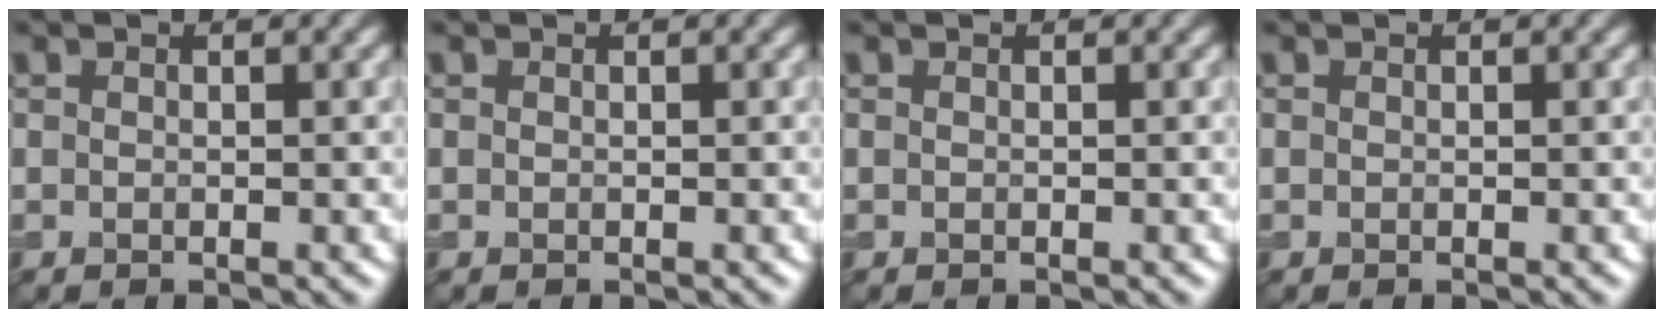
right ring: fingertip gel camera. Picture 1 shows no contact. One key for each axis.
{"total": 0.0}
{"total": 0.0}
{"total": 0.0}